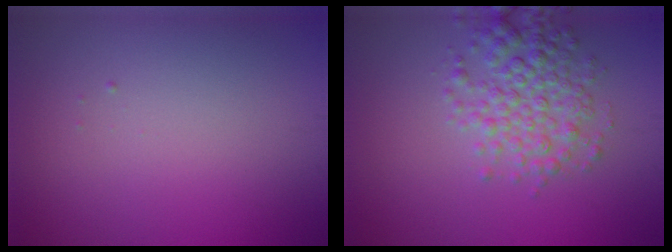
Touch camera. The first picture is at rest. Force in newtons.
{"total": 4.4, "press": 4.4, "slide": 0.0}